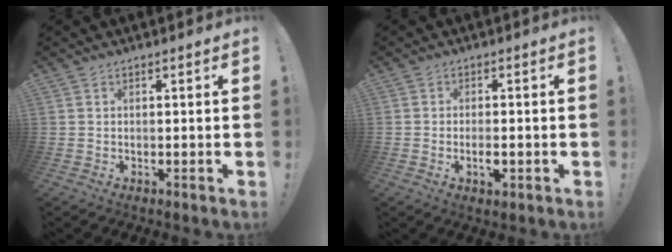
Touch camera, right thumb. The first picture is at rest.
{"total": 3.5, "force": [-1.2, 1.6, 2.9], "torque": [-0.043, 0.008, -0.018]}